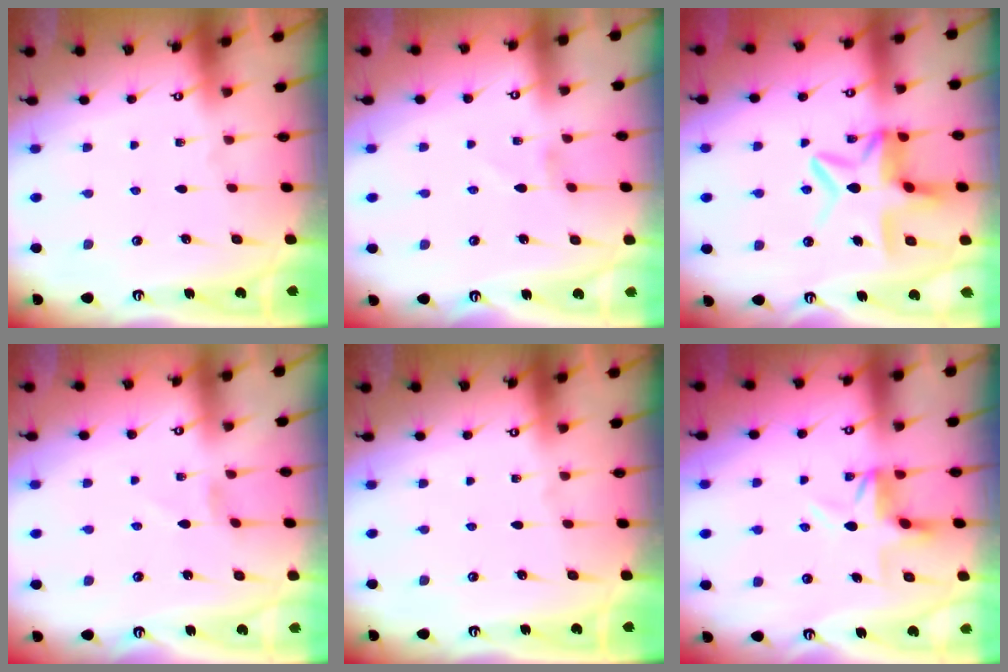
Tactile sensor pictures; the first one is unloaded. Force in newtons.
{"total": 0.0}
{"total": 10.9, "press": 10.9, "slide": 1.1}
{"total": 0.0}
{"total": 0.0}
{"total": 3.9, "press": 3.9, "slide": 0.4}